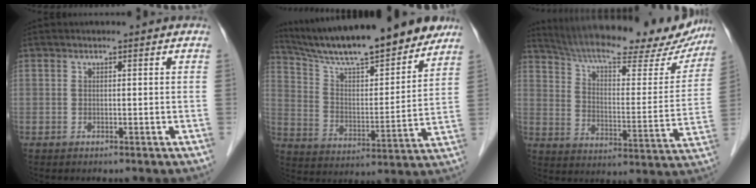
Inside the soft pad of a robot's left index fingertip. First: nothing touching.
{"total": 20.4, "force": [17.8, 2.6, 9.7], "torque": [-0.165, 0.000, 0.281]}
{"total": 26.0, "force": [22.3, 6.2, 11.8], "torque": [-0.188, -0.008, 0.296]}